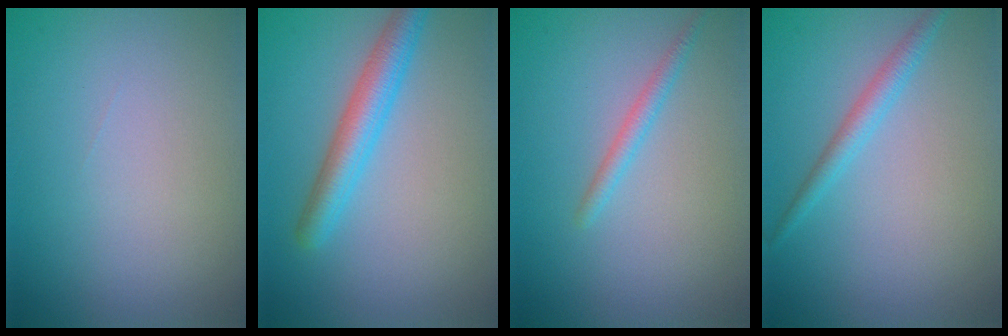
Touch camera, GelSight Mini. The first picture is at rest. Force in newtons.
{"total": 3.8, "press": 3.8, "slide": 0.1}
{"total": 1.4, "press": 1.4, "slide": 0.1}
{"total": 1.9, "press": 1.9, "slide": 0.1}